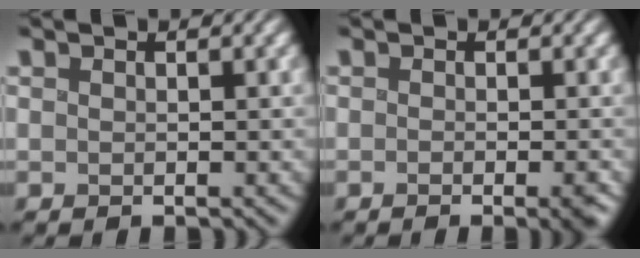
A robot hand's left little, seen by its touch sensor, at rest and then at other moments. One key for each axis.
{"total": 1.8, "fx": -0.6, "fy": 0.4, "fz": 1.6, "tx": -0.009, "ty": 0.001, "tz": -0.012}